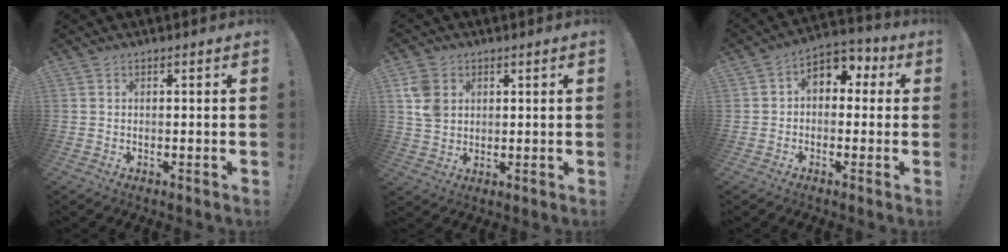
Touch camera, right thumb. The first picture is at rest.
{"total": 8.1, "force": [2.6, 6.4, 4.2], "torque": [-0.087, 0.003, 0.055]}
{"total": 6.4, "force": [0.8, 5.0, 3.9], "torque": [-0.052, 0.005, 0.020]}